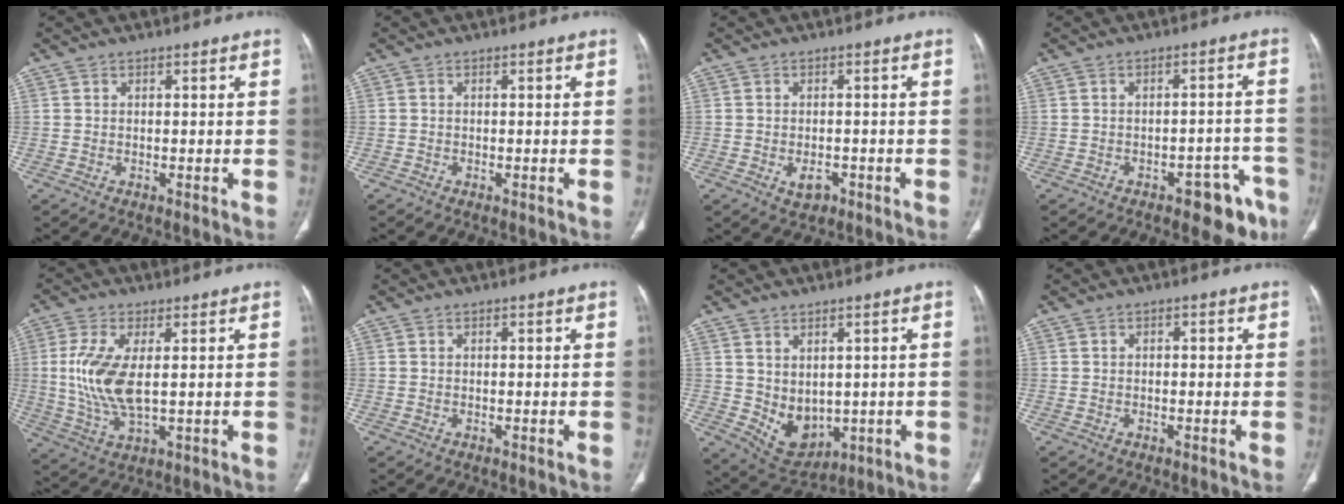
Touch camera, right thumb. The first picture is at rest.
{"total": 0.0}
{"total": 2.9, "force": [-1.2, 1.9, 1.8], "torque": [-0.023, 0.006, -0.012]}
{"total": 8.9, "force": [-5.4, 4.1, 5.8], "torque": [-0.042, 0.037, -0.063]}
{"total": 10.8, "force": [1.0, 4.6, 9.7], "torque": [-0.222, -0.013, 0.026]}
{"total": 0.0}
{"total": 7.9, "force": [-0.1, 5.8, 5.4], "torque": [-0.065, -0.010, 0.032]}
{"total": 0.9, "force": [0.1, 0.5, 0.7], "torque": [-0.009, 0.003, -0.001]}